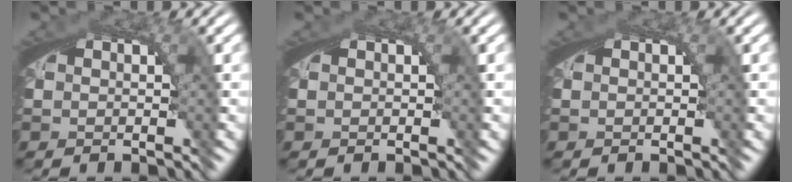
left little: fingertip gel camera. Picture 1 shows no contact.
{"total": 0.0}
{"total": 0.0}